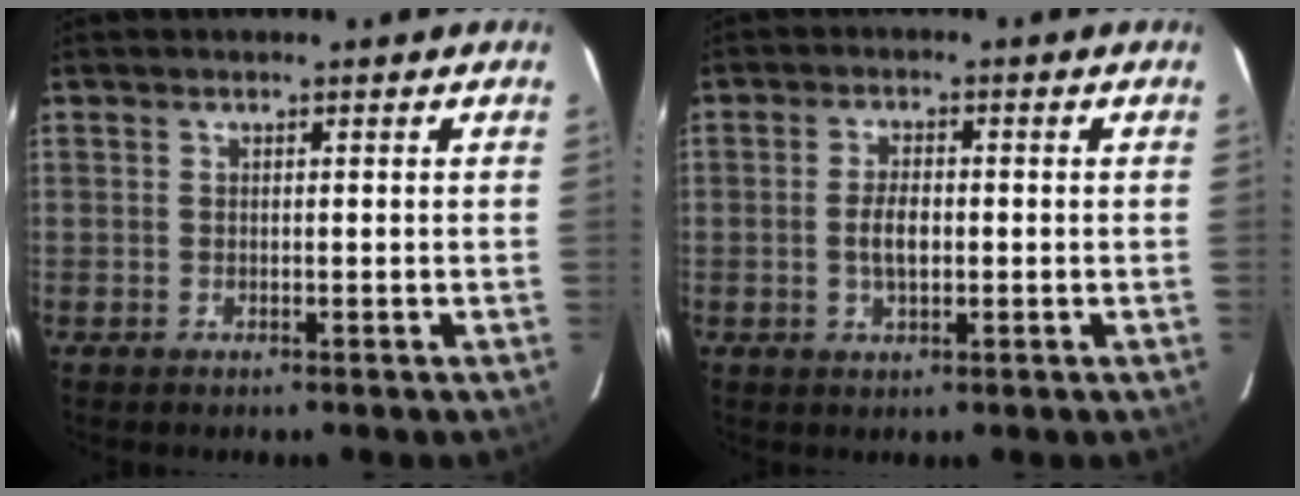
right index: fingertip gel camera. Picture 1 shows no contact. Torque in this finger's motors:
{"motor_torque": [0.49, -0.25, 0.25, 0.08]}